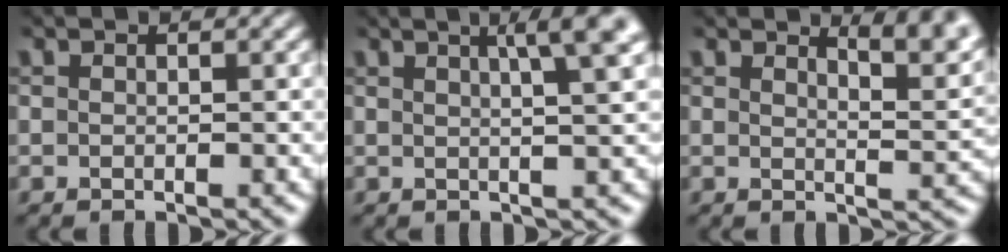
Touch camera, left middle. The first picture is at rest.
{"total": 5.3, "force": [2.5, 1.3, 4.6], "torque": [-0.040, 0.023, 0.014]}
{"total": 5.3, "force": [3.7, 1.5, 3.5], "torque": [-0.031, 0.008, 0.047]}